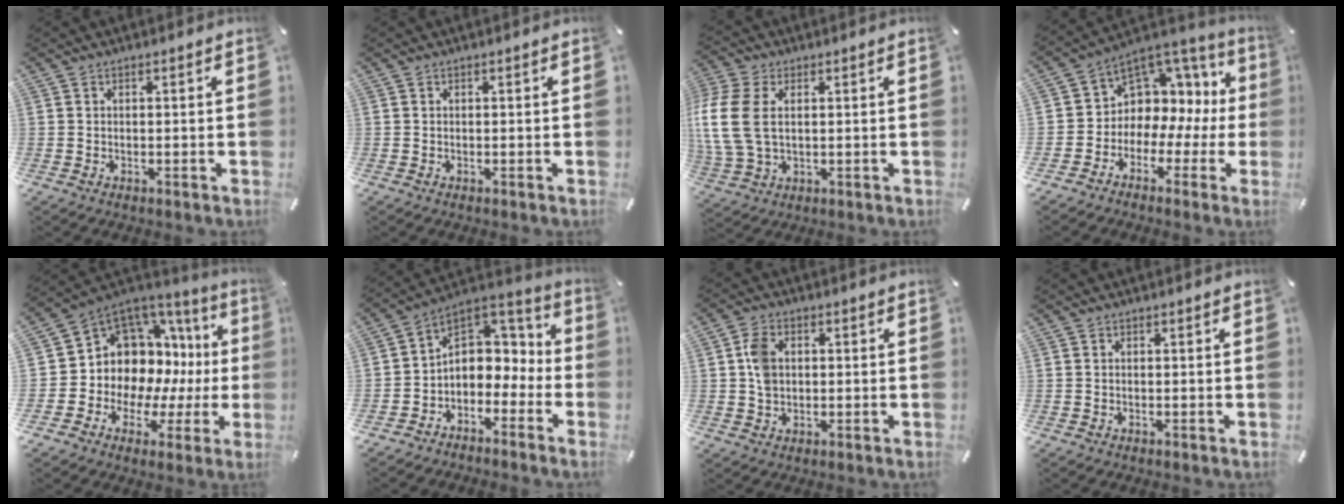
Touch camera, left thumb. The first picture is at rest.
{"total": 0.0}
{"total": 11.1, "force": [1.9, 7.5, 7.9], "torque": [-0.199, 0.000, 0.034]}
{"total": 6.8, "force": [1.6, 6.3, 1.8], "torque": [-0.028, -0.042, 0.028]}
{"total": 10.8, "force": [3.4, 9.4, 4.0], "torque": [-0.074, -0.063, 0.077]}
{"total": 8.0, "force": [-0.5, 7.4, 3.1], "torque": [-0.052, -0.002, -0.003]}
{"total": 5.2, "force": [0.6, 4.0, 3.2], "torque": [-0.056, 0.008, 0.011]}
{"total": 0.0}